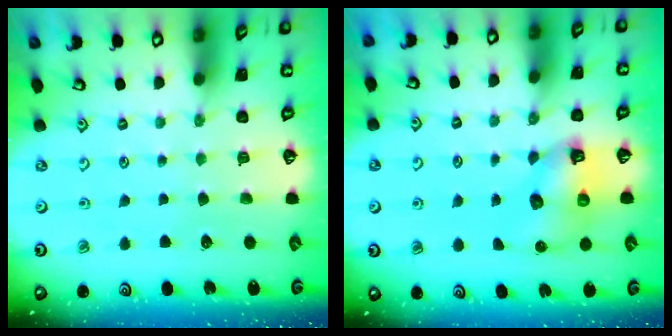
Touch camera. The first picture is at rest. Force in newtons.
{"total": 7.8, "press": 7.7, "slide": 1.0}